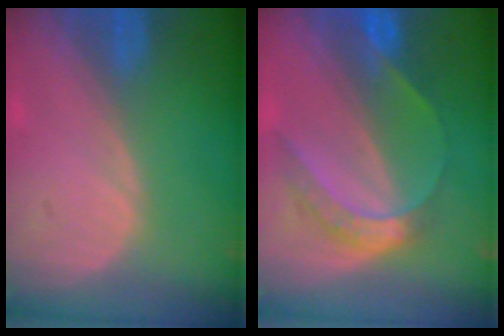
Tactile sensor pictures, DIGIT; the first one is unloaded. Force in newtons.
{"total": 6.8, "press": 5.5, "slide": 4.0}